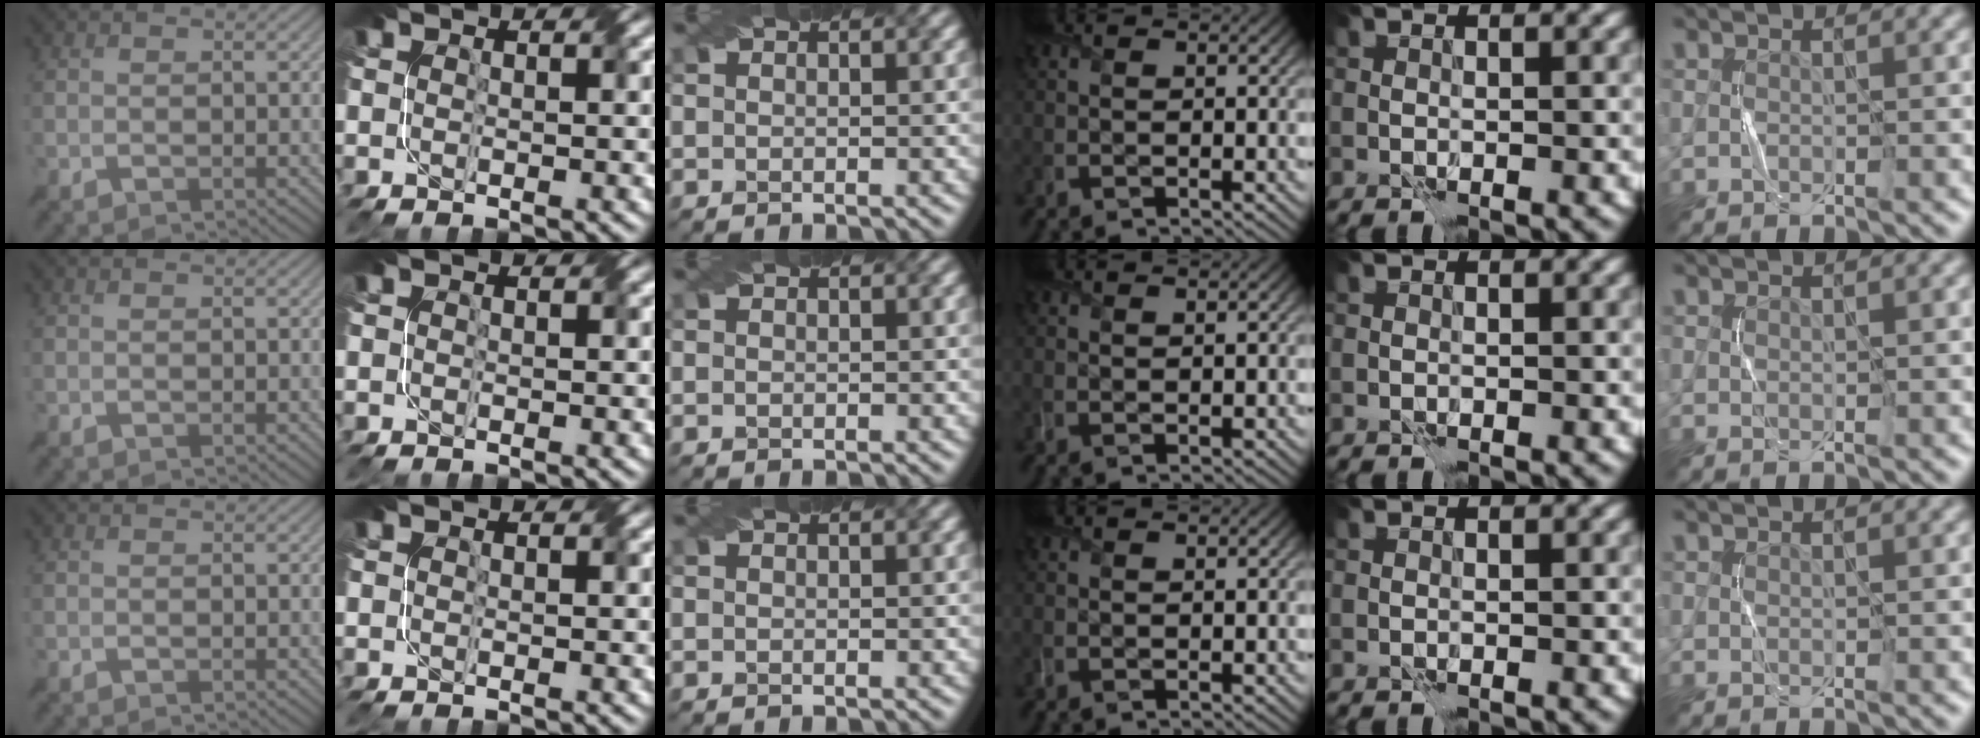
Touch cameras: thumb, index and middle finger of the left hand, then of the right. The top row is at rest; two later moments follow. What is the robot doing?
{"motion": "fold", "object": "file"}